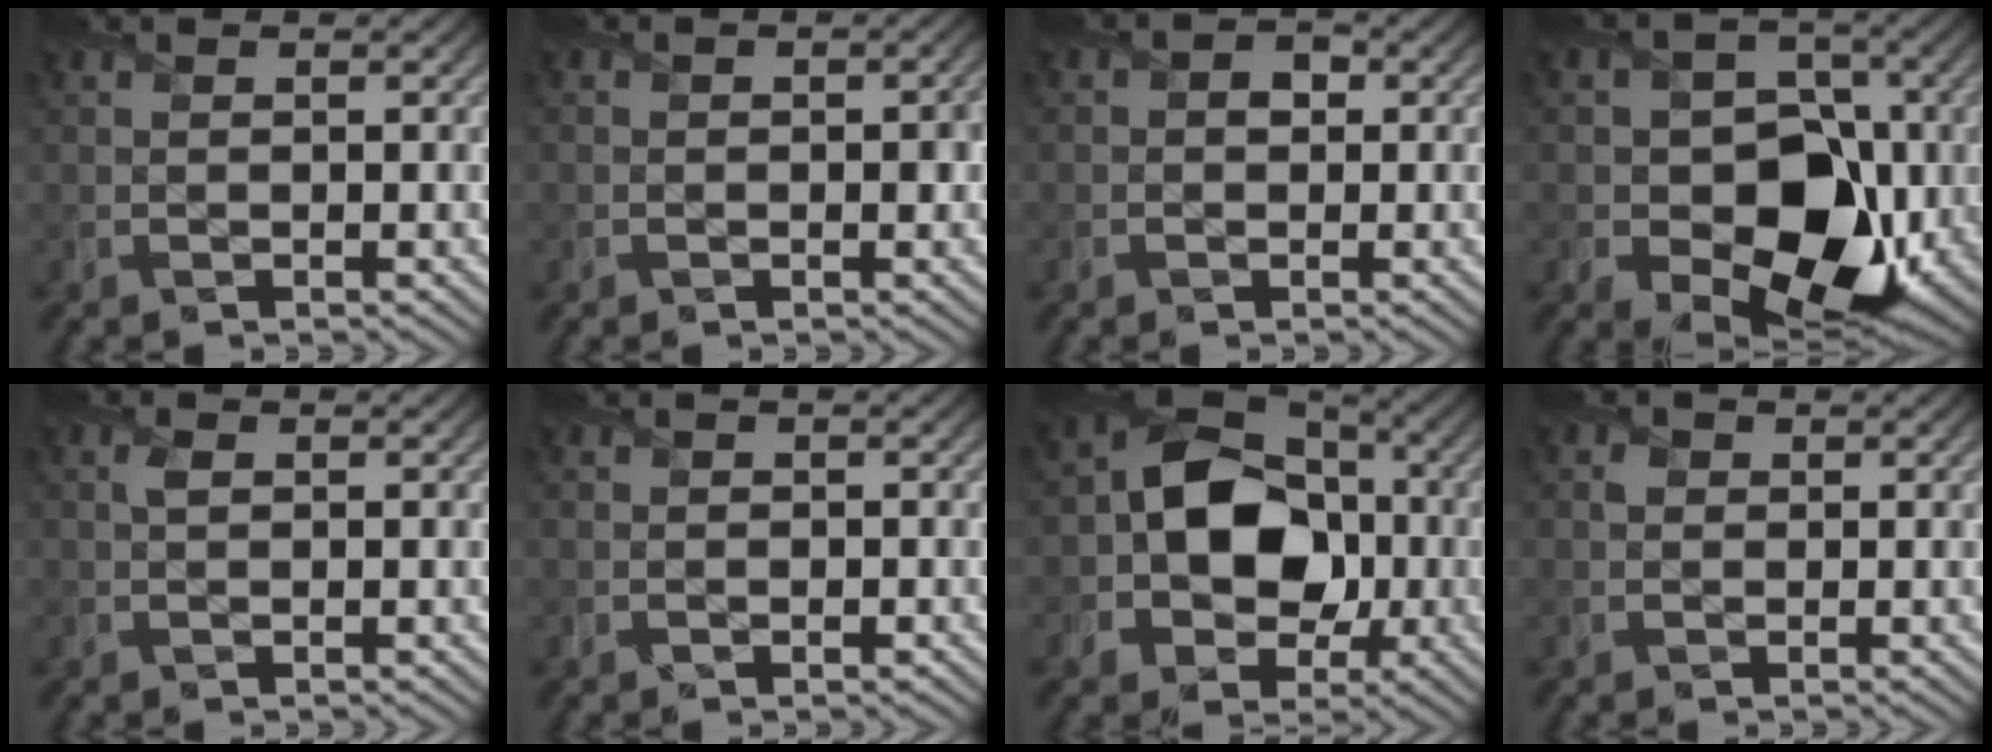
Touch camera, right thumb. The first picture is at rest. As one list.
[{"total": 1.7, "force": [-0.2, 1.2, 1.2], "torque": [-0.015, -0.005, -0.002]}, {"total": 1.7, "force": [0.1, 1.4, 0.9], "torque": [-0.011, 0.000, -0.005]}, {"total": 12.7, "force": [-2.3, 9.3, 8.3], "torque": [-0.112, -0.013, -0.057]}, {"total": 1.0, "force": [0.3, 0.6, 0.7], "torque": [-0.015, 0.003, 0.002]}, {"total": 0.9, "force": [-0.3, 0.8, 0.3], "torque": [0.000, -0.007, -0.007]}, {"total": 11.8, "force": [-0.9, 9.0, 7.6], "torque": [-0.131, 0.008, -0.035]}, {"total": 0.9, "force": [0.2, 0.9, 0.2], "torque": [-0.004, 0.001, -0.003]}]